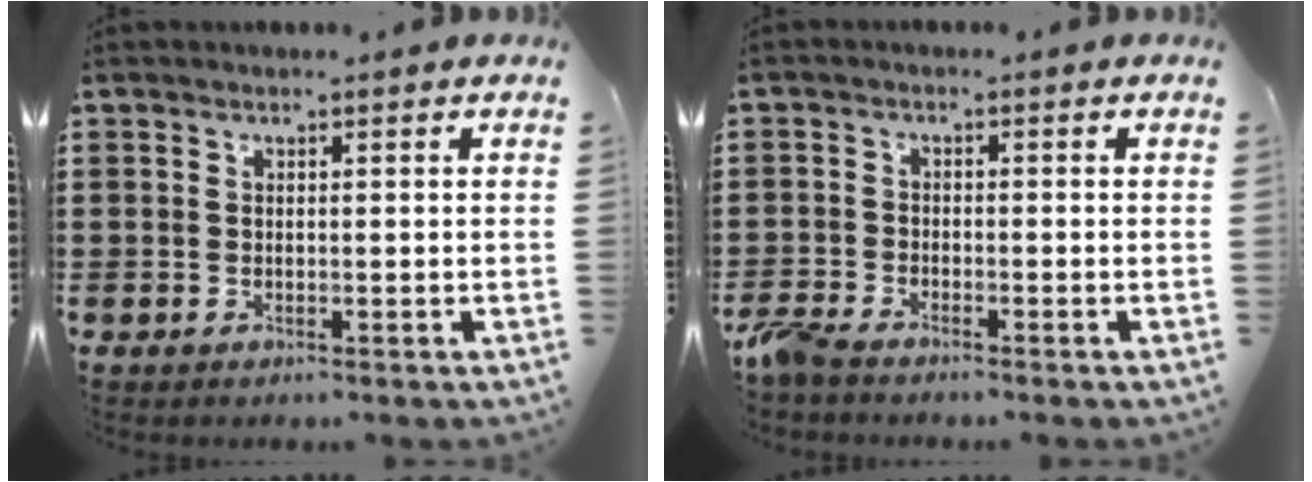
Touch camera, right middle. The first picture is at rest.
{"total": 2.5, "force": [-2.3, 0.4, 1.1], "torque": [-0.048, -0.005, -0.055]}